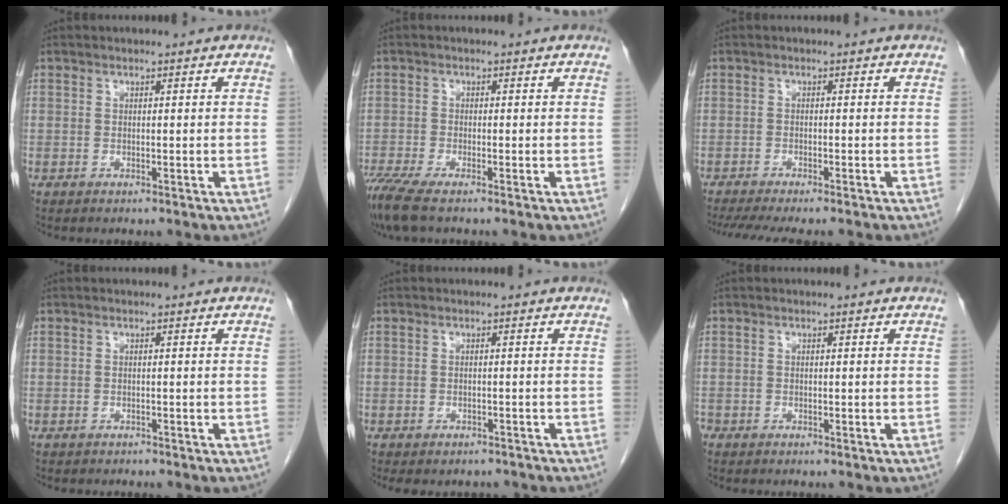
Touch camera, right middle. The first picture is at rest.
{"total": 4.5, "force": [-3.5, 0.2, 2.8], "torque": [-0.059, -0.013, -0.069]}
{"total": 9.3, "force": [-7.9, 1.2, 4.7], "torque": [-0.063, -0.011, -0.117]}
{"total": 1.1, "force": [-1.0, 0.5, 0.1], "torque": [-0.009, 0.000, -0.014]}
{"total": 5.3, "force": [-4.6, 2.3, 1.2], "torque": [-0.009, 0.004, -0.056]}
{"total": 0.7, "force": [-0.6, 0.4, 0.1], "torque": [-0.005, 0.001, -0.012]}